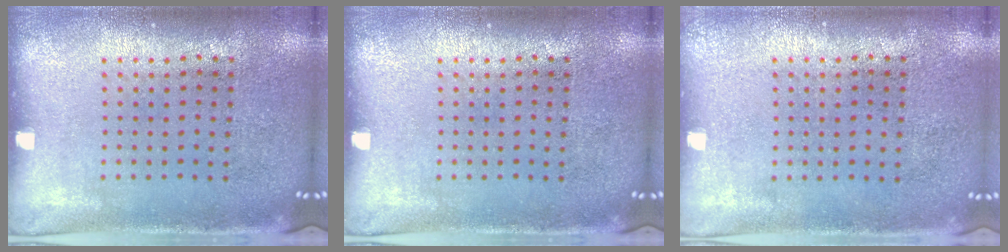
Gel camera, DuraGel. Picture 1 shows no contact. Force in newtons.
{"total": 0.0}
{"total": 0.0}